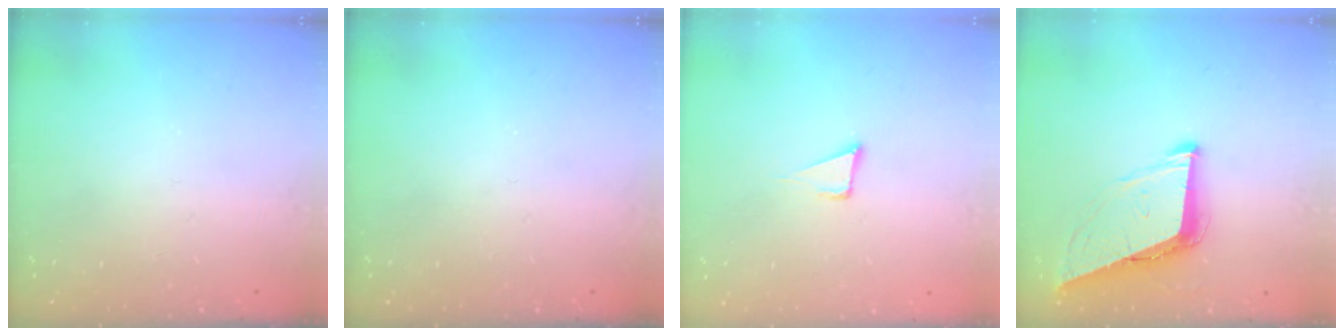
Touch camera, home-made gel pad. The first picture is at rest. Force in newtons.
{"total": 0.0}
{"total": 4.9, "press": 3.9, "slide": 3.0}
{"total": 9.3, "press": 8.7, "slide": 3.2}